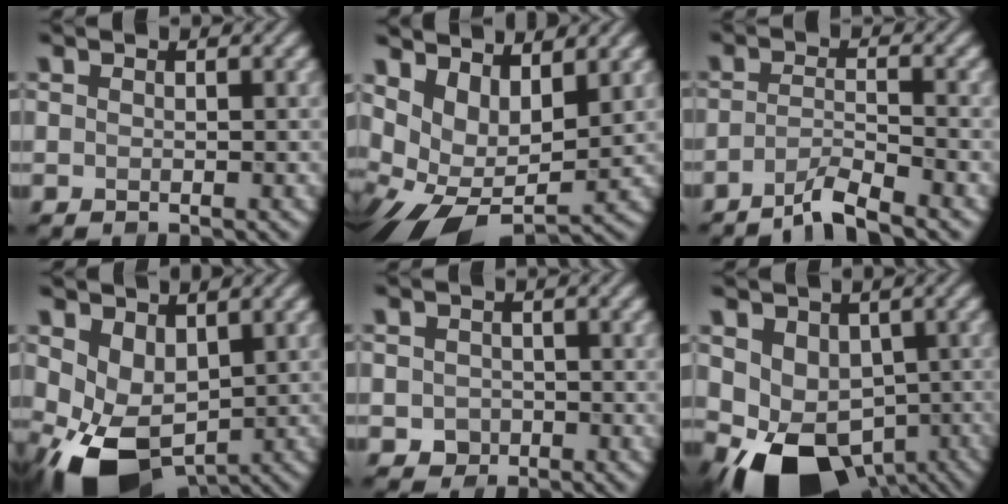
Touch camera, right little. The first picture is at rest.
{"total": 8.6, "force": [2.0, 4.7, 6.9], "torque": [-0.126, -0.009, 0.036]}
{"total": 3.5, "force": [-2.5, 0.6, 2.4], "torque": [-0.037, 0.003, -0.062]}
{"total": 7.4, "force": [-0.9, 4.9, 5.5], "torque": [-0.125, -0.026, -0.005]}
{"total": 1.6, "force": [-0.4, 1.5, 0.6], "torque": [-0.006, -0.004, -0.009]}
{"total": 11.9, "force": [-4.5, 8.2, 7.3], "torque": [-0.099, -0.035, -0.048]}